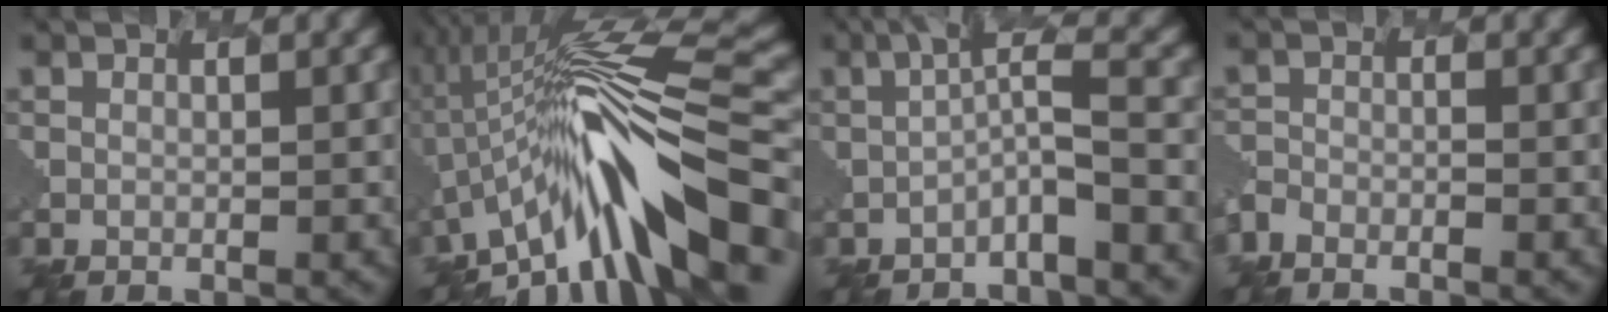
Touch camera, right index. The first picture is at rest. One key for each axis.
{"total": 9.8, "fx": -4.2, "fy": 2.4, "fz": 8.4, "tx": -0.171, "ty": 0.034, "tz": -0.085}
{"total": 3.6, "fx": -1.7, "fy": 0.2, "fz": 3.1, "tx": -0.069, "ty": 0.017, "tz": -0.046}
{"total": 4.4, "fx": -4.1, "fy": 1.4, "fz": -0.3, "tx": -0.022, "ty": -0.005, "tz": -0.070}